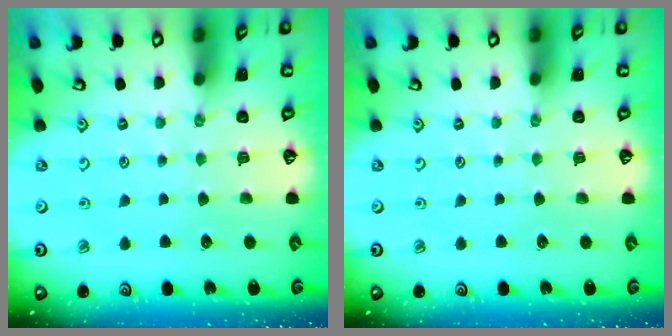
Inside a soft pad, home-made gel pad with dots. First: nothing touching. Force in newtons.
{"total": 0.0}